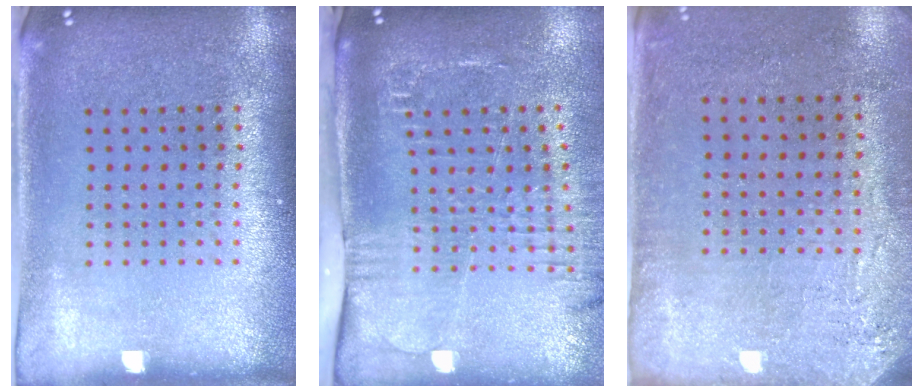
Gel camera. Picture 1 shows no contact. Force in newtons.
{"total": 2.6, "press": 2.1, "slide": 1.6}
{"total": 2.8, "press": 2.3, "slide": 1.6}